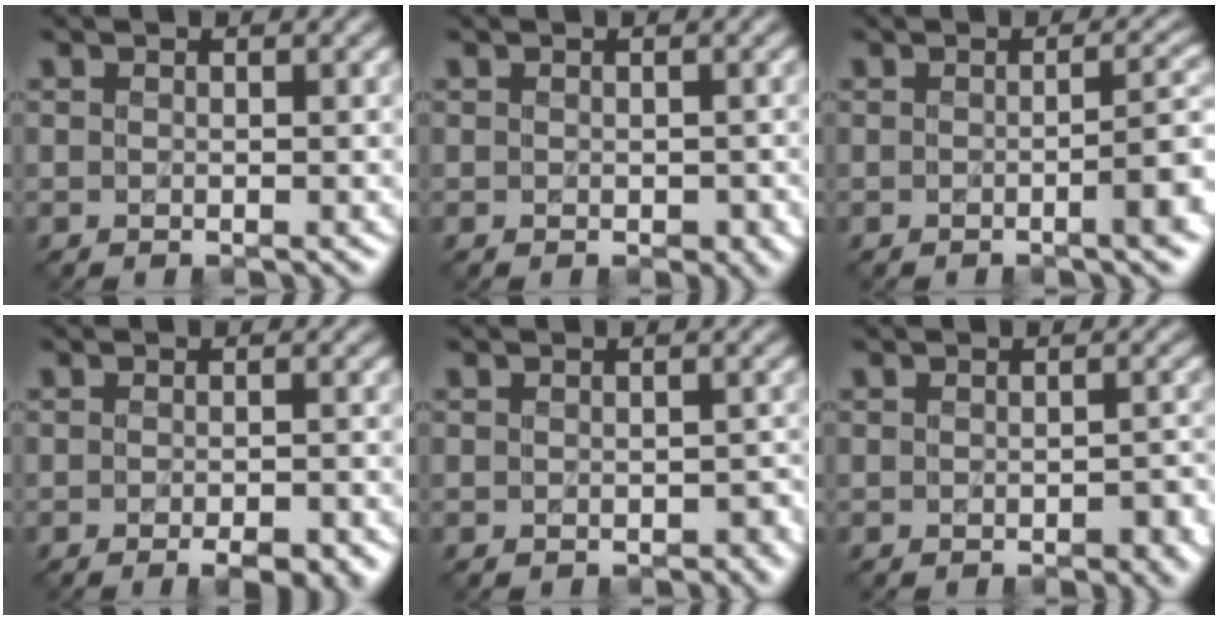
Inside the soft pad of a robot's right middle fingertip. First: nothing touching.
{"total": 1.3, "force": [-0.1, 0.9, 1.0], "torque": [-0.015, -0.003, 0.003]}
{"total": 3.7, "force": [-0.9, 0.8, 3.5], "torque": [-0.043, 0.007, -0.017]}
{"total": 4.0, "force": [-2.3, 1.5, 2.9], "torque": [-0.036, 0.005, -0.016]}
{"total": 1.2, "force": [-0.4, 0.9, 0.8], "torque": [-0.013, -0.006, -0.002]}
{"total": 2.3, "force": [-0.9, 1.0, 1.8], "torque": [-0.024, -0.002, -0.007]}